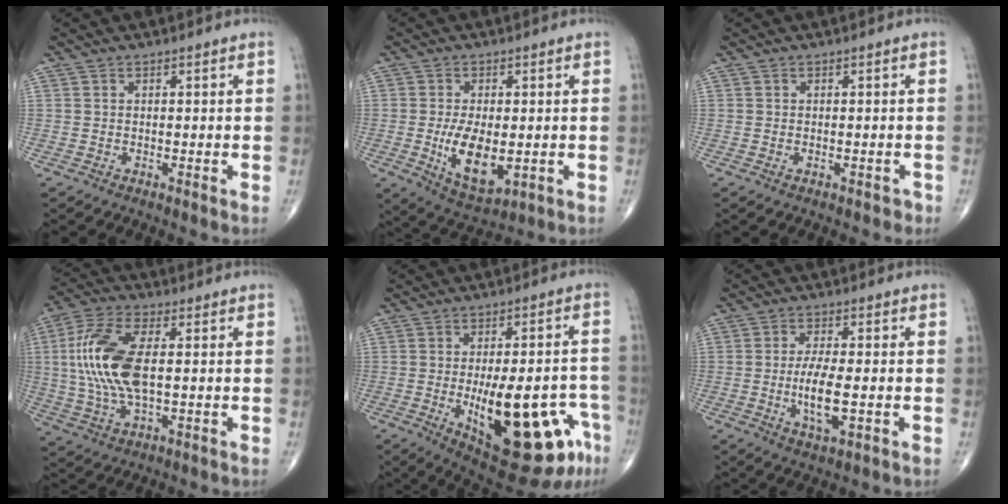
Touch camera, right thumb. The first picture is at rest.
{"total": 9.9, "force": [-1.3, 5.0, 8.4], "torque": [-0.137, -0.016, -0.011]}
{"total": 1.2, "force": [-0.7, 0.8, 0.6], "torque": [-0.012, 0.013, -0.004]}
{"total": 15.2, "force": [1.3, 6.8, 13.6], "torque": [-0.300, 0.005, 0.023]}
{"total": 23.1, "force": [-8.0, 8.7, 19.9], "torque": [-0.229, 0.017, -0.085]}
{"total": 7.6, "force": [-1.3, 2.4, 7.1], "torque": [-0.141, -0.008, -0.023]}